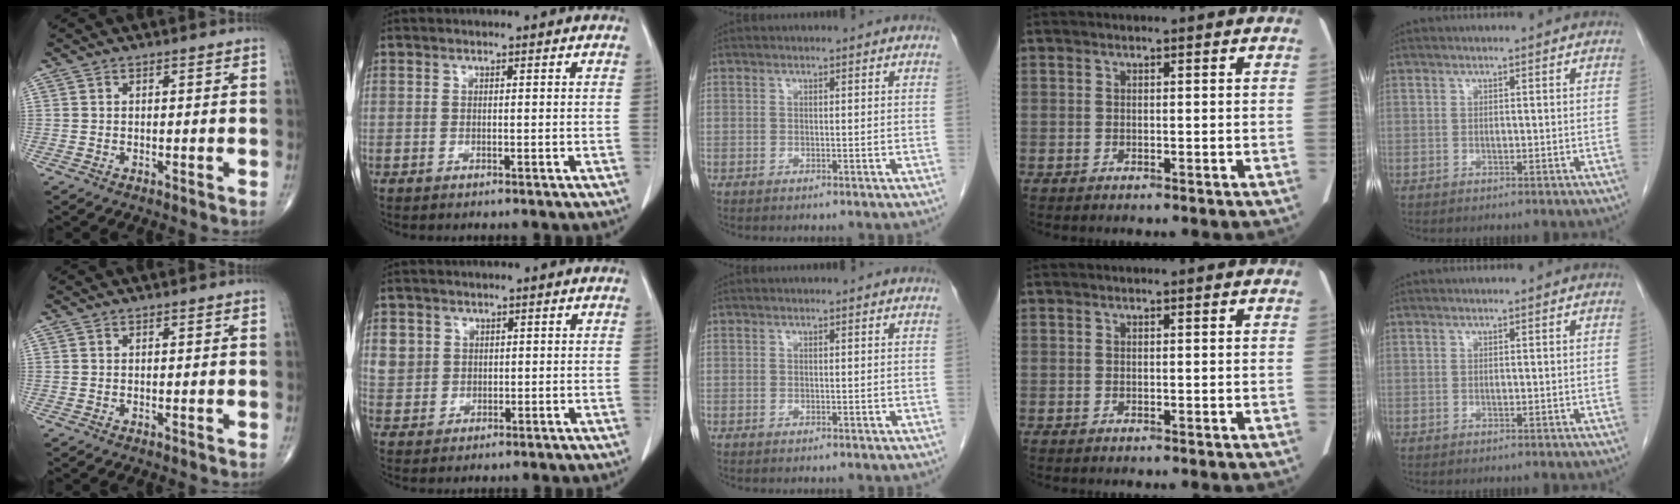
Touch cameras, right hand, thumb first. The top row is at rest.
{"index": {"total": 4.4, "force": [1.6, 4.0, 0.5], "torque": [-0.004, 0.006, 0.040]}}